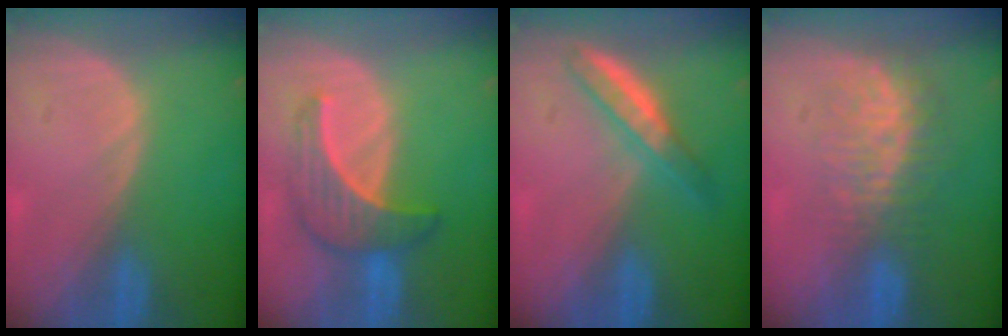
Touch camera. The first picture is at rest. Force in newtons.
{"total": 6.6, "press": 6.5, "slide": 0.9}
{"total": 4.7, "press": 4.4, "slide": 1.4}
{"total": 8.3, "press": 7.2, "slide": 4.1}